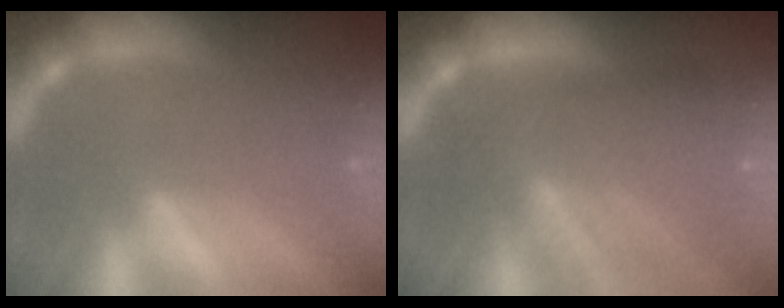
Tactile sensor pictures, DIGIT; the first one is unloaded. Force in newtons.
{"total": 8.1}